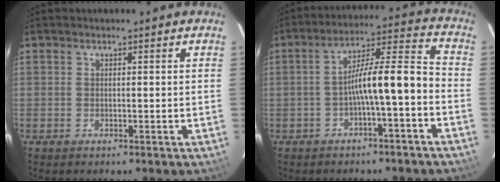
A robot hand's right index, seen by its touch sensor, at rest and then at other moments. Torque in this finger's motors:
{"motor_torque": [1.21, -0.62, 0.83, 0.16]}